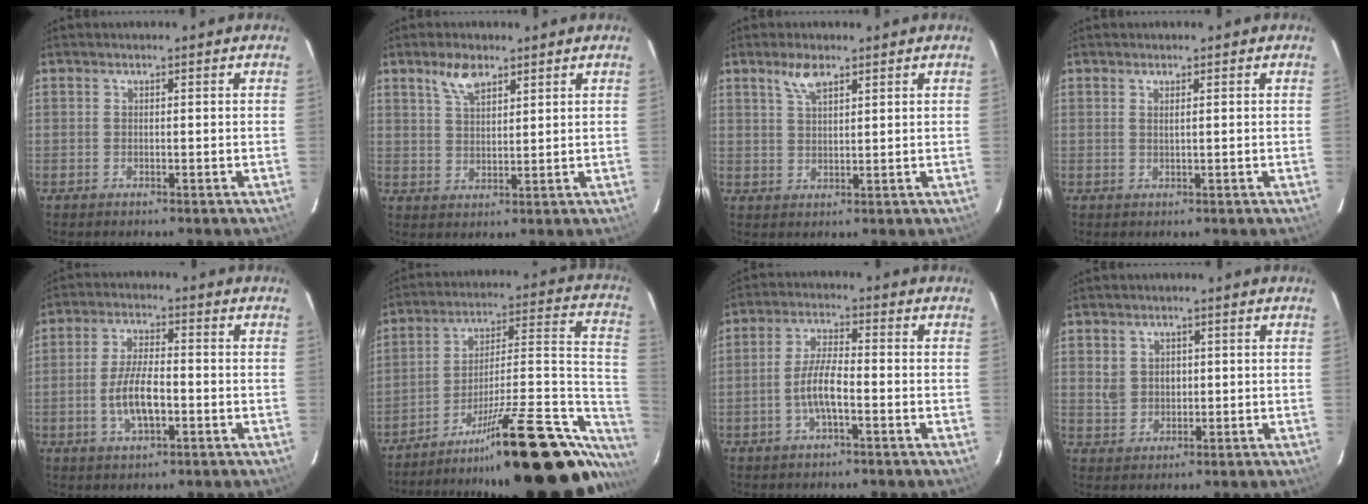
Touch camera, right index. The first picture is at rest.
{"total": 5.2, "force": [3.5, 2.3, 3.1], "torque": [-0.055, 0.006, 0.067]}
{"total": 4.0, "force": [2.7, 1.4, 2.5], "torque": [-0.047, 0.005, 0.053]}
{"total": 0.9, "force": [0.4, -0.1, 0.8], "torque": [-0.014, 0.001, 0.008]}
{"total": 7.9, "force": [-2.0, 2.9, 7.1], "torque": [-0.141, 0.000, -0.036]}
{"total": 31.5, "force": [-22.1, 7.0, 21.3], "torque": [-0.254, 0.015, -0.322]}
{"total": 6.1, "force": [-2.0, 1.5, 5.6], "torque": [-0.114, 0.006, -0.039]}
{"total": 4.4, "force": [0.9, 3.9, 1.9], "torque": [-0.033, 0.007, 0.024]}